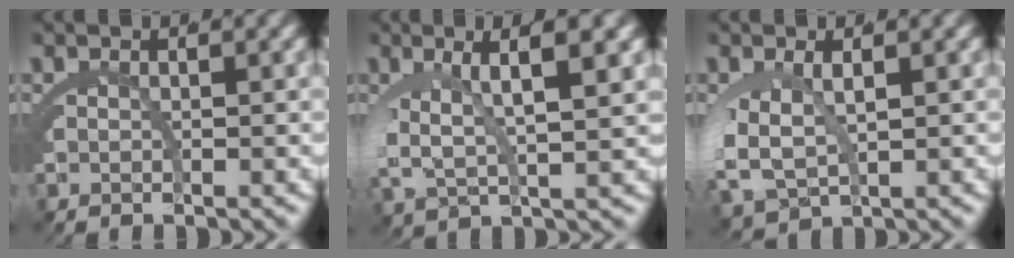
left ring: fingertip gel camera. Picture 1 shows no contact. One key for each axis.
{"total": 5.6, "fx": 1.6, "fy": 2.1, "fz": 4.9, "tx": -0.103, "ty": -0.001, "tz": 0.035}
{"total": 4.7, "fx": 0.1, "fy": 3.3, "fz": 3.4, "tx": -0.100, "ty": -0.024, "tz": 0.021}